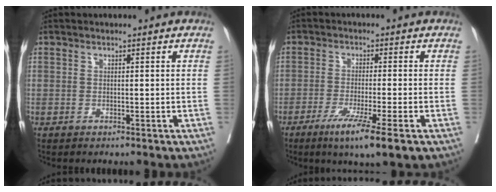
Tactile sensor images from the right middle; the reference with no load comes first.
{"total": 8.4, "force": [-4.8, -0.2, 6.9], "torque": [-0.114, -0.024, -0.078]}